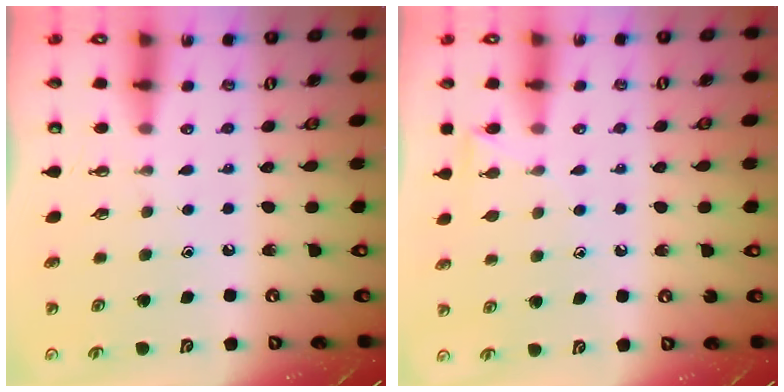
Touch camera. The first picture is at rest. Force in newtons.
{"total": 6.5, "press": 6.5, "slide": 0.6}